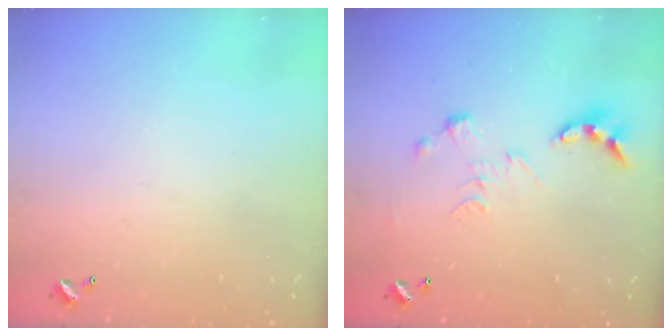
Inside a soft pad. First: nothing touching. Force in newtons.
{"total": 0.0}